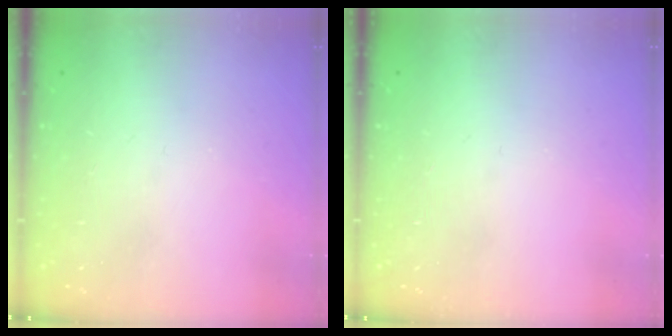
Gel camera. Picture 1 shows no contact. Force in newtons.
{"total": 0.0}